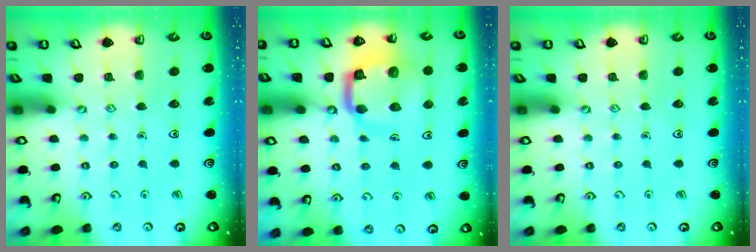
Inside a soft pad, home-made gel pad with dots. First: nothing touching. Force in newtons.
{"total": 12.5, "press": 12.4, "slide": 1.6}
{"total": 0.0}